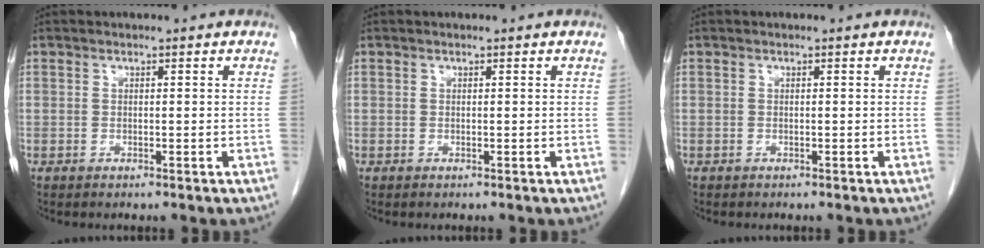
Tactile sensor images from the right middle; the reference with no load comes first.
{"total": 0.0}
{"total": 0.0}